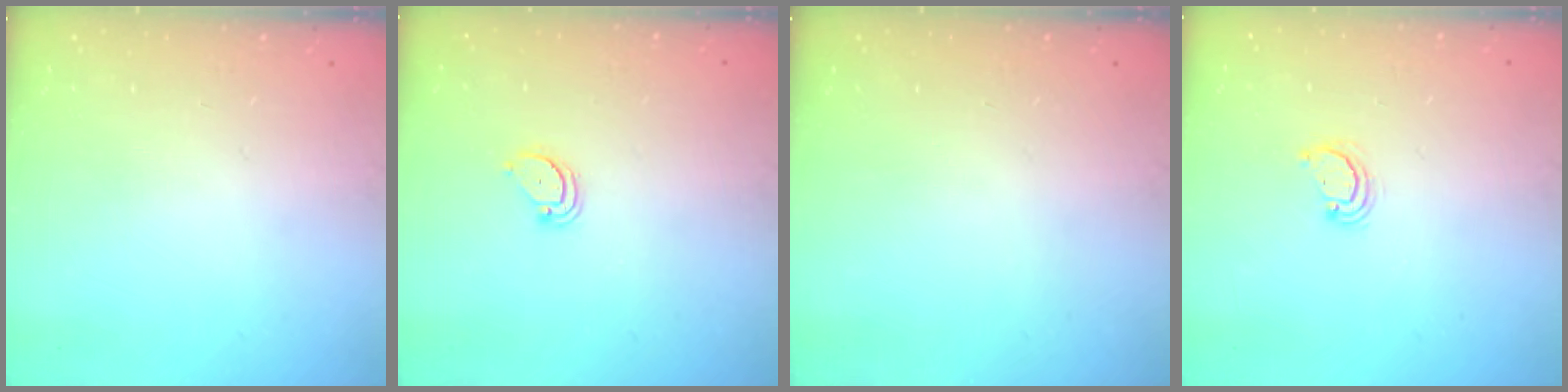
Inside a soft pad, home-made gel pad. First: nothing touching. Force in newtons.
{"total": 2.1, "press": 2.1, "slide": 0.1}
{"total": 0.0}
{"total": 2.6, "press": 2.6, "slide": 0.3}